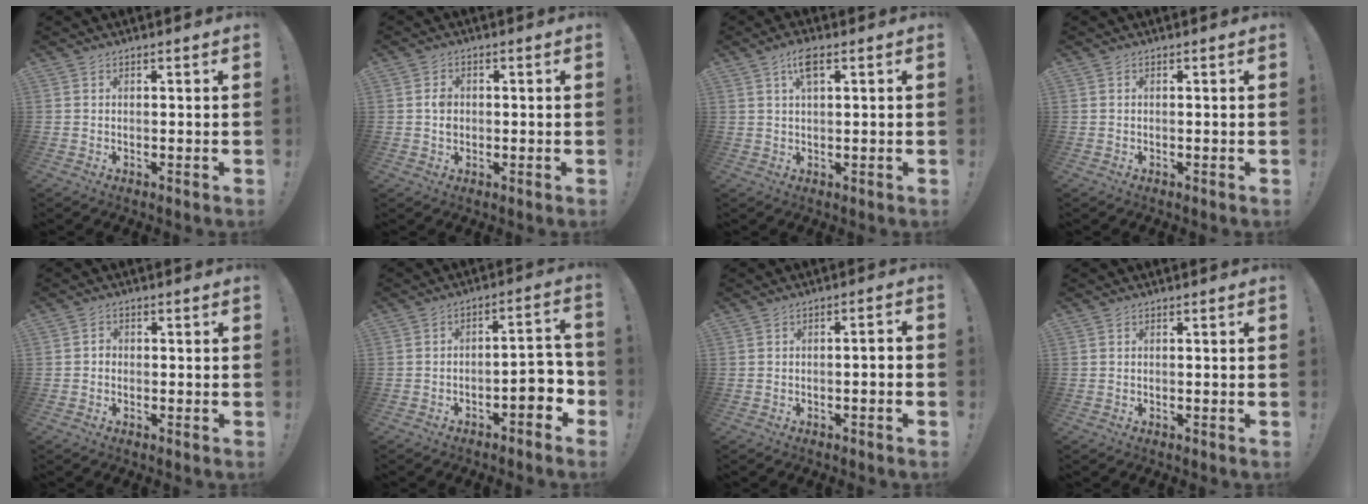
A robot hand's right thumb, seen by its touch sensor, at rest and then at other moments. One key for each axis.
{"total": 3.0, "fx": -0.2, "fy": 2.4, "fz": 1.7, "tx": -0.022, "ty": 0.003, "tz": -0.006}
{"total": 5.3, "fx": 2.7, "fy": 1.7, "fz": 4.2, "tx": -0.072, "ty": 0.000, "tz": 0.043}
{"total": 0.0}
{"total": 1.6, "fx": -0.9, "fy": 1.1, "fz": 0.7, "tx": -0.015, "ty": 0.008, "tz": -0.017}
{"total": 7.9, "fx": -3.2, "fy": 3.6, "fz": 6.3, "tx": -0.071, "ty": 0.013, "tz": -0.053}
{"total": 2.1, "fx": -1.2, "fy": -0.1, "fz": 1.7, "tx": -0.027, "ty": 0.004, "tz": -0.021}
{"total": 0.0}